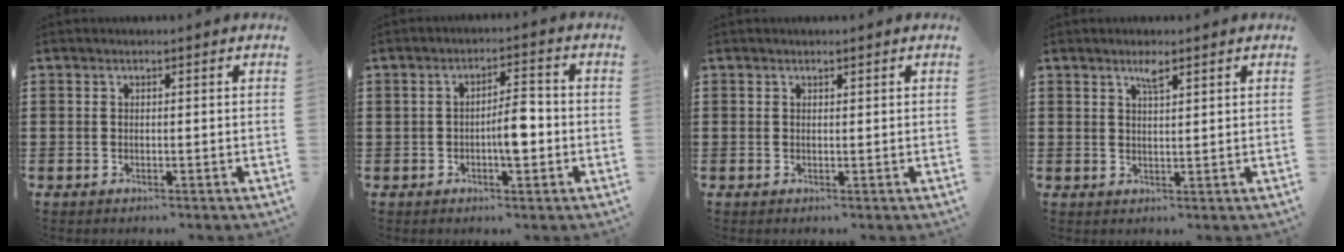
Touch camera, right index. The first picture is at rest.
{"total": 5.1, "force": [-1.0, 1.8, 4.7], "torque": [-0.071, 0.006, -0.021]}
{"total": 0.5, "force": [0.4, 0.3, 0.1], "torque": [-0.003, 0.002, 0.008]}
{"total": 2.5, "force": [1.7, 0.5, 1.8], "torque": [-0.031, 0.000, 0.027]}